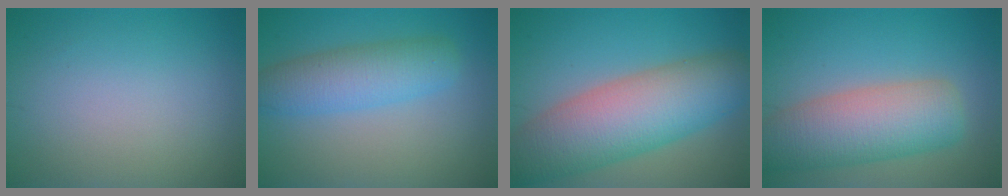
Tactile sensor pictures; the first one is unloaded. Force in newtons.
{"total": 6.0, "press": 6.0, "slide": 0.1}
{"total": 10.2, "press": 10.2, "slide": 0.5}
{"total": 8.1, "press": 8.1, "slide": 0.6}